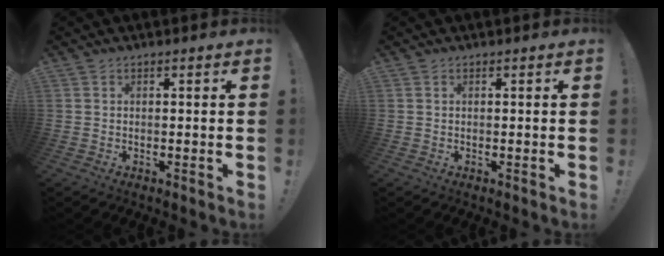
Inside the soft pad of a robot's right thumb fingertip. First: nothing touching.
{"total": 0.0}